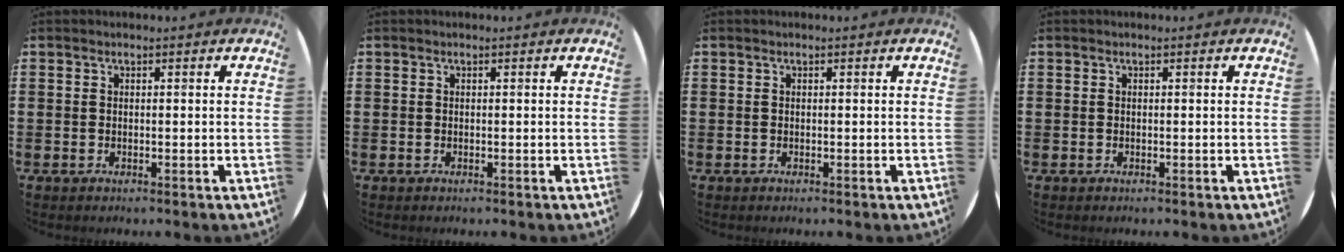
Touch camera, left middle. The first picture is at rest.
{"total": 0.0}
{"total": 0.0}
{"total": 0.0}